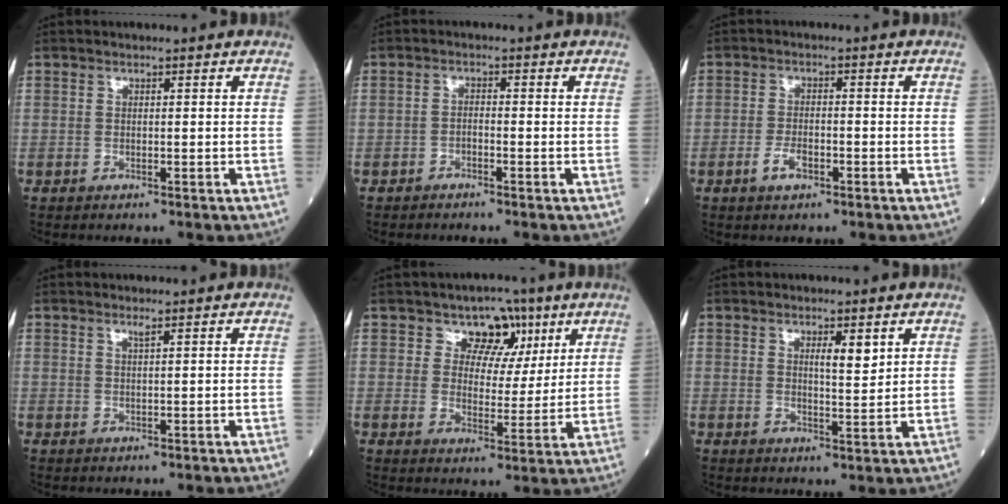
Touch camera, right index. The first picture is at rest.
{"total": 1.2, "force": [-1.0, 0.2, 0.6], "torque": [-0.011, 0.001, -0.020]}
{"total": 3.1, "force": [-1.6, 1.3, 2.2], "torque": [-0.045, 0.002, -0.031]}
{"total": 0.7, "force": [0.5, -0.2, 0.5], "torque": [-0.015, -0.005, 0.011]}
{"total": 6.7, "force": [3.6, 5.1, 2.3], "torque": [-0.013, 0.006, 0.051]}
{"total": 3.1, "force": [1.6, 0.6, 2.6], "torque": [-0.042, -0.006, 0.025]}